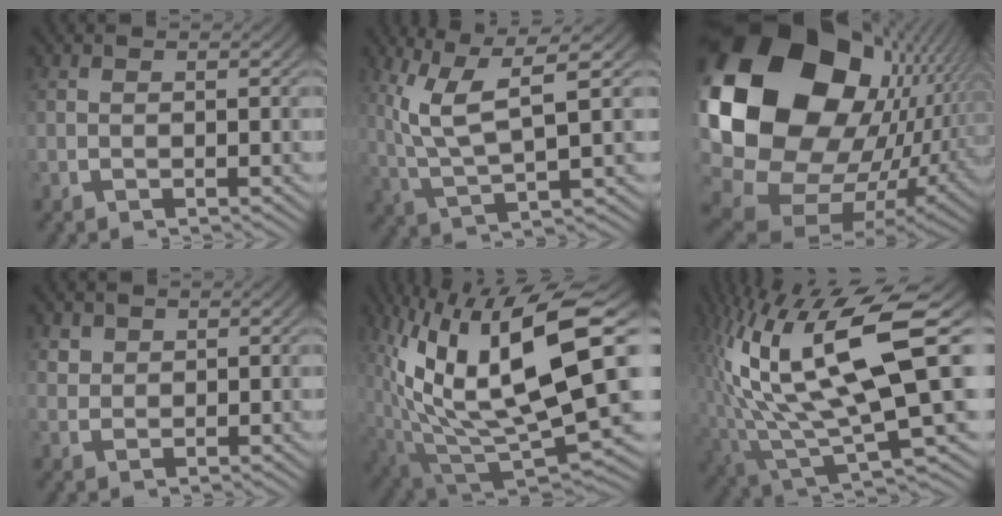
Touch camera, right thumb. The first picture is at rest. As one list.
[{"total": 8.3, "force": [1.9, 4.3, 6.9], "torque": [-0.134, -0.010, 0.037]}, {"total": 26.9, "force": [0.4, 18.6, 19.5], "torque": [-0.415, -0.072, 0.039]}, {"total": 1.7, "force": [1.0, 1.2, 0.4], "torque": [-0.008, -0.005, 0.027]}, {"total": 19.3, "force": [-0.1, 11.9, 15.2], "torque": [-0.308, -0.067, 0.033]}, {"total": 15.8, "force": [-0.3, 8.2, 13.5], "torque": [-0.276, -0.032, 0.016]}]